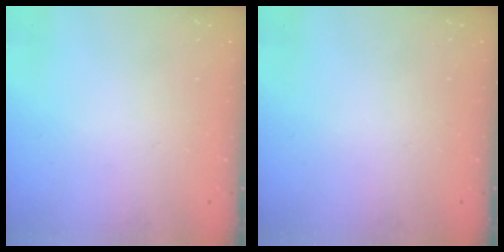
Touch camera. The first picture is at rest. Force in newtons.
{"total": 0.0}